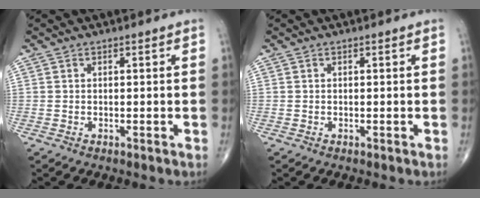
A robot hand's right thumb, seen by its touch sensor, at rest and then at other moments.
{"total": 0.0}